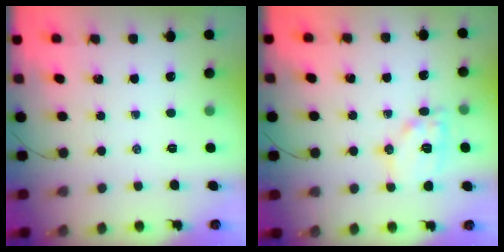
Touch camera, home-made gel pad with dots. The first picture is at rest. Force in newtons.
{"total": 12.3, "press": 12.3, "slide": 0.6}